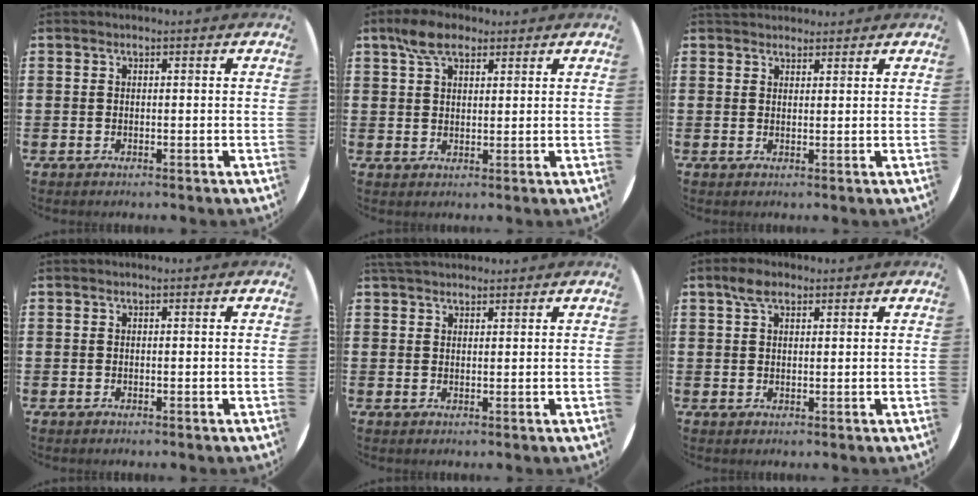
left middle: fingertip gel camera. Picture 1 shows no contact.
{"total": 5.3, "force": [3.8, 2.6, 2.8], "torque": [-0.055, 0.005, 0.069]}
{"total": 1.9, "force": [1.8, 0.6, 0.0], "torque": [0.006, 0.000, 0.033]}
{"total": 0.0}
{"total": 2.3, "force": [2.1, 0.7, 0.6], "torque": [-0.016, 0.003, 0.041]}
{"total": 3.3, "force": [2.3, 1.6, 1.8], "torque": [-0.032, 0.005, 0.039]}